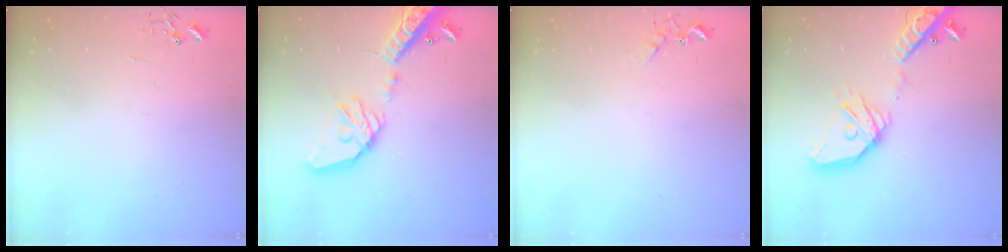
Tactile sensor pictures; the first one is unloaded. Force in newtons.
{"total": 21.3, "press": 20.9, "slide": 3.7}
{"total": 5.2, "press": 5.1, "slide": 0.9}
{"total": 21.9, "press": 21.6, "slide": 3.8}